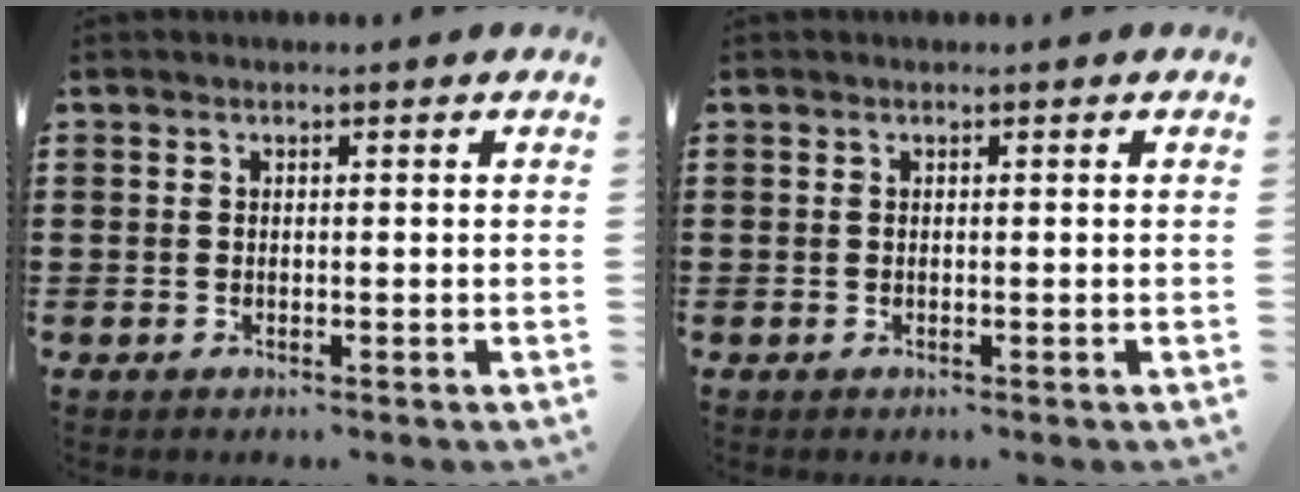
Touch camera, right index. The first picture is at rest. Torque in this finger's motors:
{"motor_torque": [0.02, 0.05, 0.00, 0.00]}